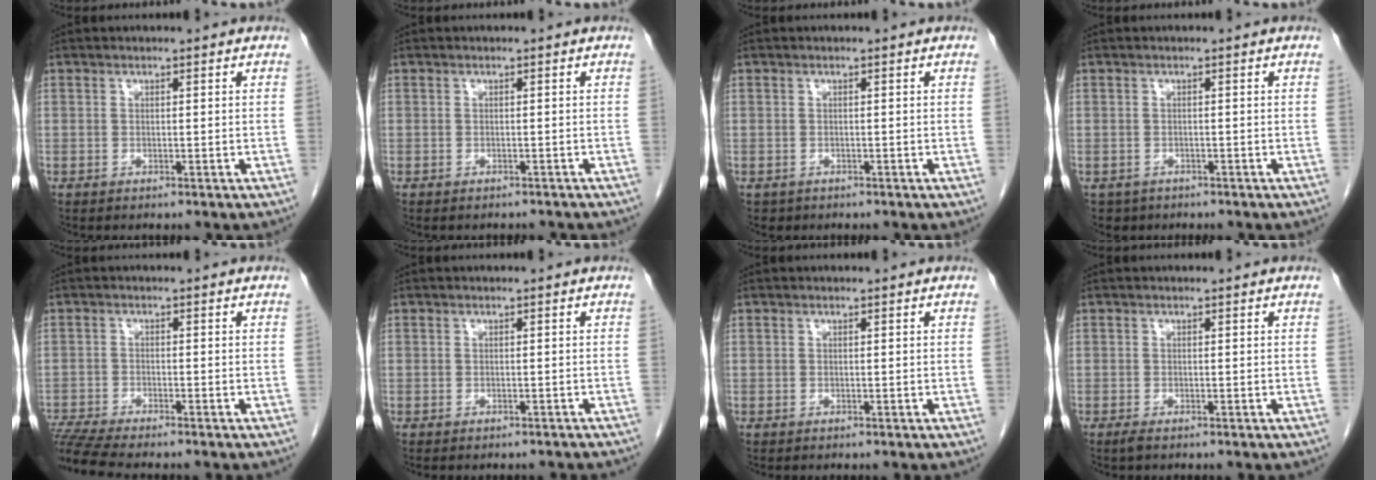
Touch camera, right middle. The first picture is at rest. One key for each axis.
{"total": 3.1, "fx": -2.9, "fy": 1.0, "fz": 0.7, "tx": -0.006, "ty": -0.003, "tz": -0.033}
{"total": 0.9, "fx": -0.5, "fy": 0.7, "fz": 0.0, "tx": -0.008, "ty": 0.003, "tz": -0.003}
{"total": 2.5, "fx": -1.7, "fy": 1.9, "fz": 0.2, "tx": -0.003, "ty": 0.003, "tz": -0.025}
{"total": 7.3, "fx": -6.6, "fy": -0.4, "fz": 2.9, "tx": -0.052, "ty": -0.015, "tz": -0.115}
{"total": 4.1, "fx": -3.7, "fy": 1.2, "fz": 1.2, "tx": -0.016, "ty": -0.006, "tz": -0.039}
{"total": 0.0}
{"total": 0.8, "fx": -0.6, "fy": 0.0, "fz": 0.5, "tx": -0.013, "ty": -0.003, "tz": -0.010}